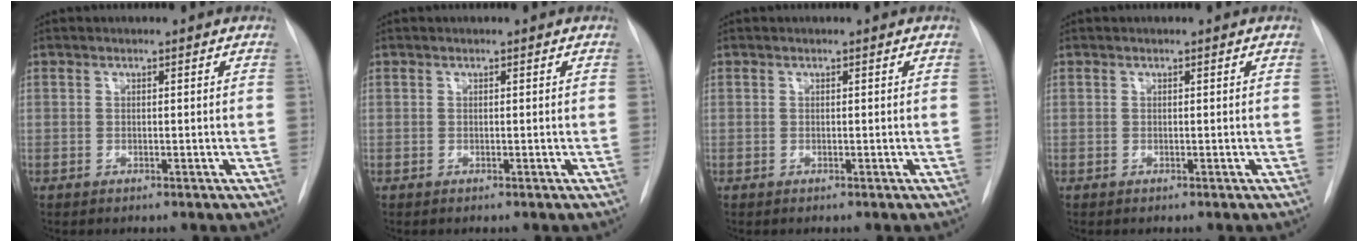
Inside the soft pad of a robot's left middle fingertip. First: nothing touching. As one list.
[{"total": 0.0}, {"total": 0.0}, {"total": 0.0}]